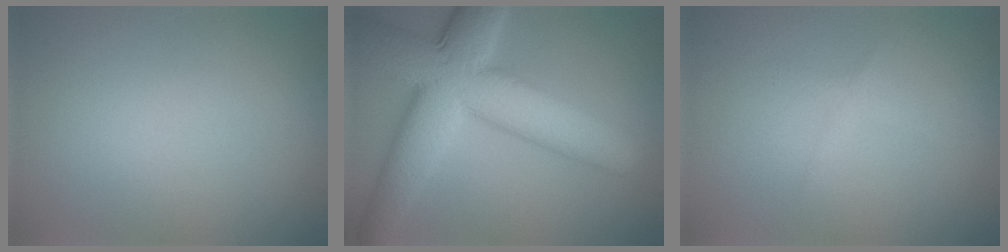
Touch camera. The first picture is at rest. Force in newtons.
{"total": 11.3, "press": 11.3, "slide": 0.5}
{"total": 0.9, "press": 0.9, "slide": 0.1}